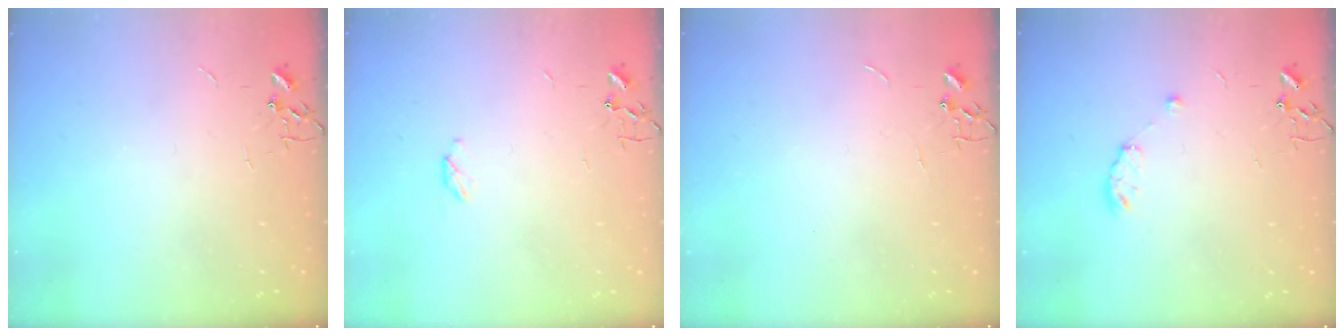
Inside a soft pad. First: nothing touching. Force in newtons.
{"total": 3.6, "press": 3.6, "slide": 0.6}
{"total": 0.0}
{"total": 6.3, "press": 6.3, "slide": 0.8}